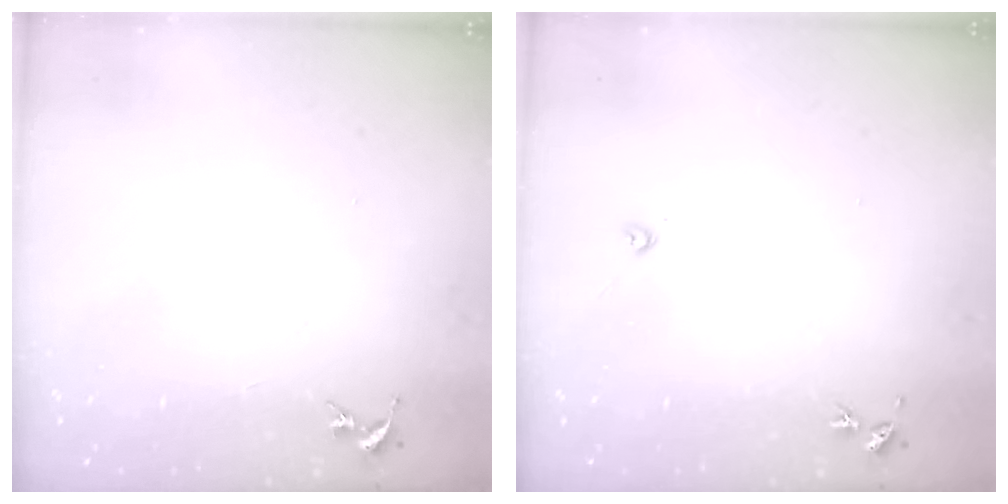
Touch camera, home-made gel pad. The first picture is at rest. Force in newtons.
{"total": 2.2, "press": 2.2, "slide": 0.3}